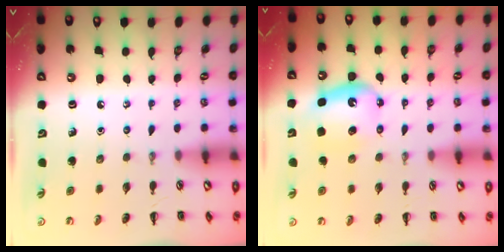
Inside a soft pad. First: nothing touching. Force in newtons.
{"total": 7.3, "press": 7.2, "slide": 1.2}